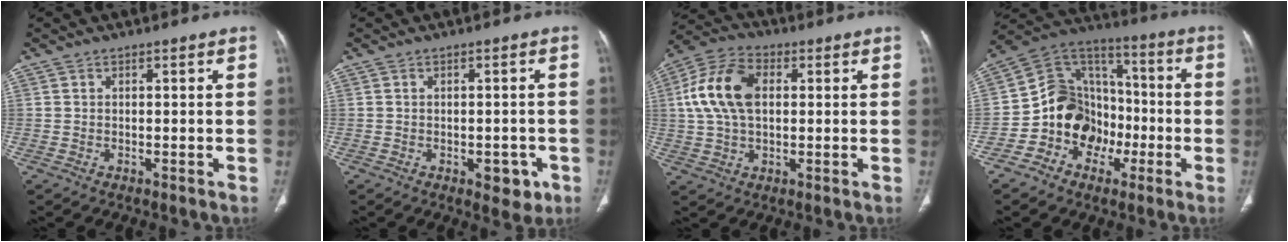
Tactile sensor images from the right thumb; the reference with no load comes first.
{"total": 4.4, "force": [-1.8, 2.6, 3.1], "torque": [-0.017, 0.006, -0.017]}
{"total": 12.8, "force": [2.0, 7.9, 9.8], "torque": [-0.196, 0.022, 0.032]}
{"total": 15.3, "force": [-4.9, 12.7, 6.9], "torque": [-0.068, 0.076, -0.092]}